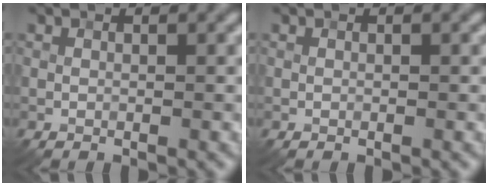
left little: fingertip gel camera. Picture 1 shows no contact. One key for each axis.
{"total": 0.0}